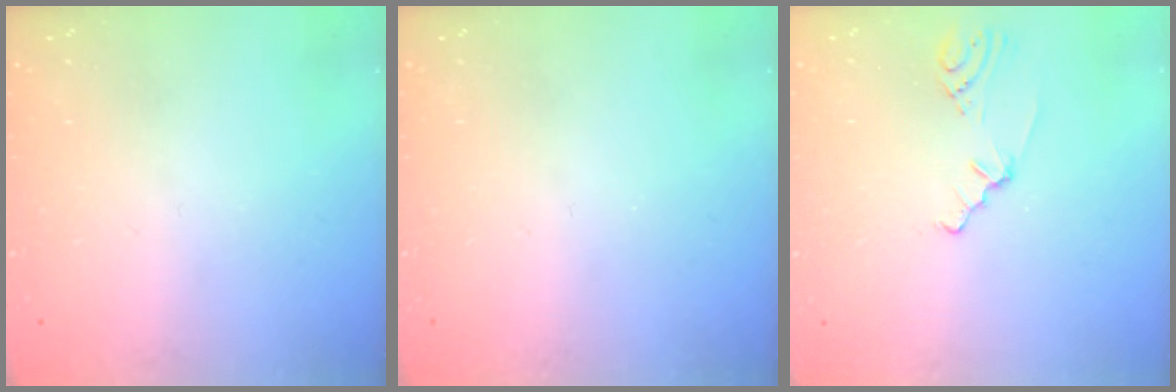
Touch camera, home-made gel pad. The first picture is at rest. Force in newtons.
{"total": 0.0}
{"total": 1.5, "press": 1.4, "slide": 0.7}